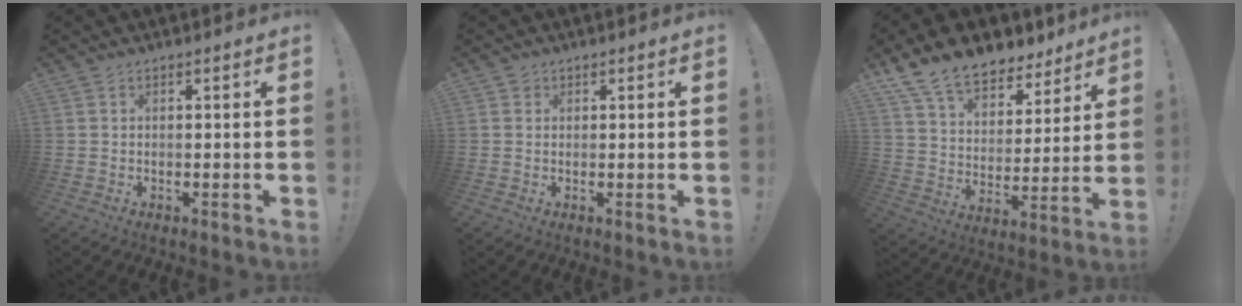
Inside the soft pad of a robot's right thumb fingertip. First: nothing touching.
{"total": 1.2, "force": [0.7, 1.0, 0.1], "torque": [0.002, -0.001, 0.012]}
{"total": 14.1, "force": [11.2, 7.0, 4.9], "torque": [-0.098, -0.083, 0.208]}